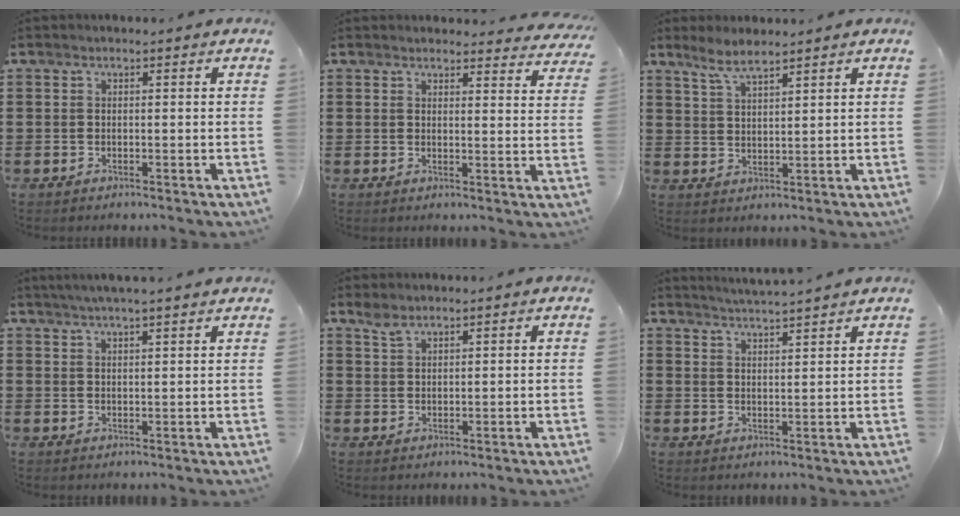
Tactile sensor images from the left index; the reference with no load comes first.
{"total": 2.7, "force": [2.7, 0.5, 0.4], "torque": [-0.009, -0.013, 0.048]}
{"total": 3.7, "force": [3.1, 0.5, 2.0], "torque": [-0.047, -0.001, 0.056]}
{"total": 2.9, "force": [2.6, -0.5, 1.1], "torque": [-0.028, -0.002, 0.047]}
{"total": 1.6, "force": [1.3, 0.5, 0.7], "torque": [-0.018, 0.000, 0.025]}
{"total": 3.2, "force": [3.0, -0.9, 0.2], "torque": [-0.013, -0.017, 0.053]}